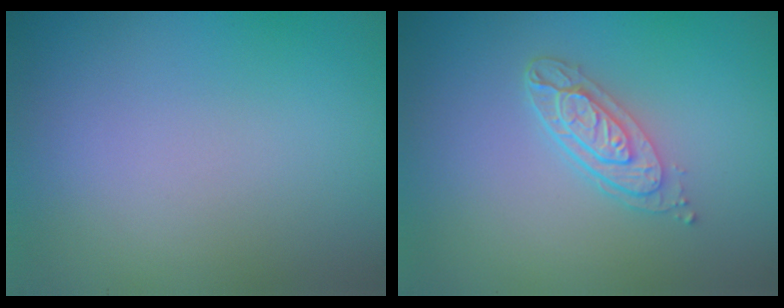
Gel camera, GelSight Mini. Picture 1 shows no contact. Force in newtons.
{"total": 3.6, "press": 2.8, "slide": 2.3}